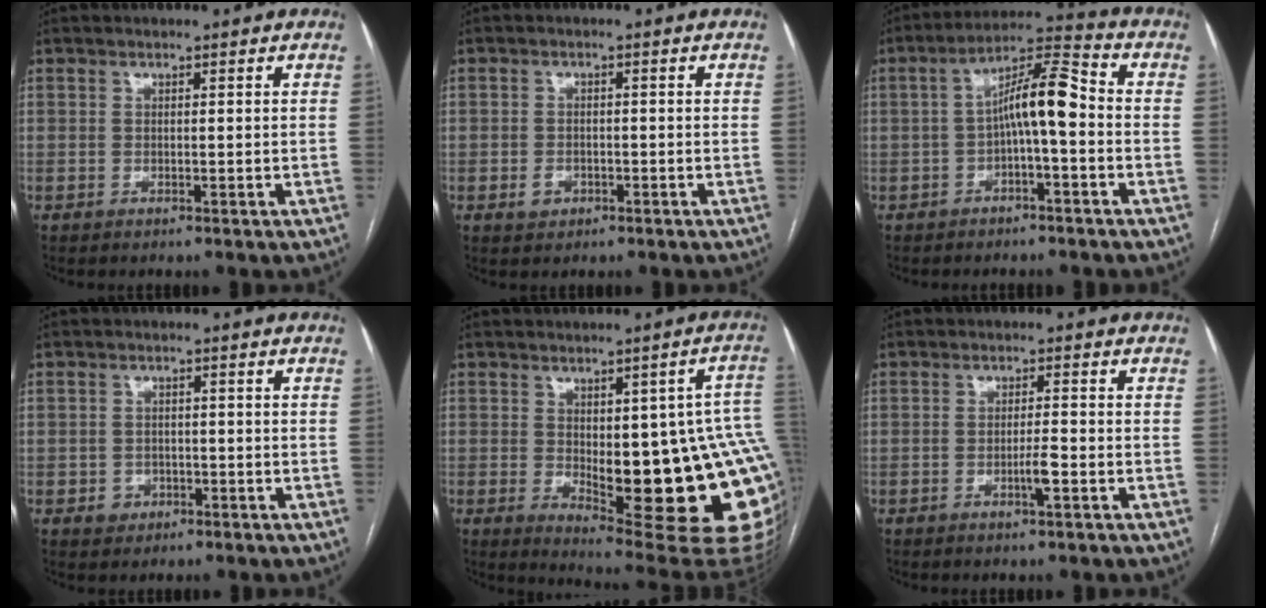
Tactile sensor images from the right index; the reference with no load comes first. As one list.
[{"total": 2.3, "force": [-1.0, 1.8, 1.0], "torque": [-0.014, 0.004, -0.010]}, {"total": 8.7, "force": [-1.0, 1.5, 8.5], "torque": [-0.144, 0.034, -0.020]}, {"total": 2.7, "force": [-1.1, 2.3, 0.7], "torque": [-0.004, 0.009, -0.014]}, {"total": 23.1, "force": [-2.0, 6.3, 22.1], "torque": [-0.194, 0.002, -0.001]}, {"total": 2.5, "force": [-1.1, 0.0, 2.3], "torque": [-0.041, 0.000, -0.017]}]